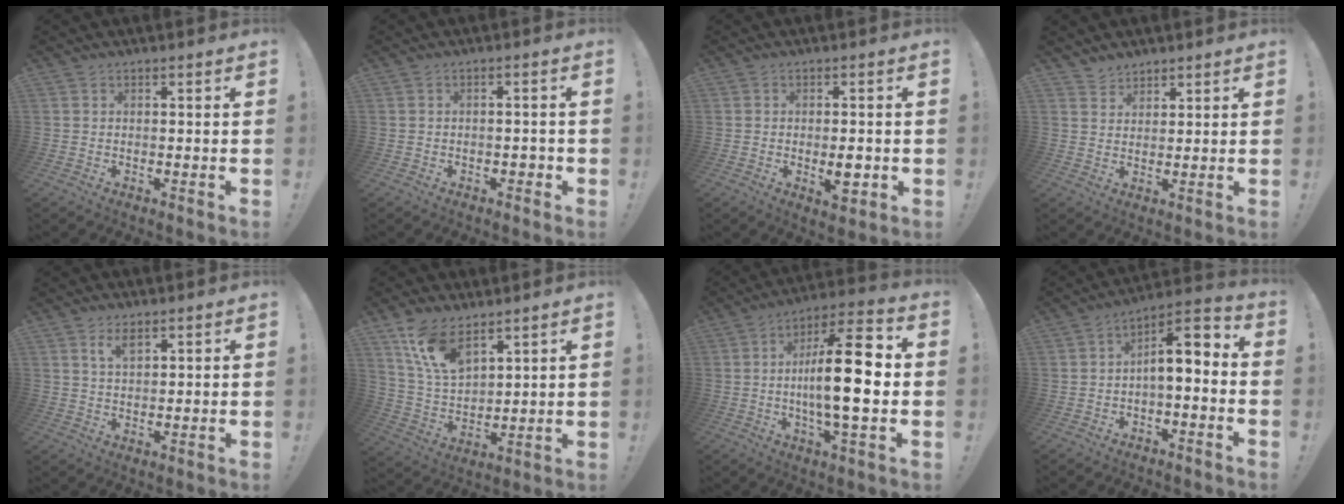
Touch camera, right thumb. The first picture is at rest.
{"total": 2.0, "force": [-1.1, 1.0, 1.4], "torque": [-0.026, 0.006, -0.017]}
{"total": 4.6, "force": [-1.0, 2.2, 3.9], "torque": [-0.050, 0.005, -0.014]}
{"total": 3.9, "force": [3.5, 1.7, 0.1], "torque": [-0.001, -0.024, 0.066]}
{"total": 4.0, "force": [2.4, 1.6, 2.7], "torque": [-0.042, -0.007, 0.041]}
{"total": 13.1, "force": [9.1, 6.2, 7.0], "torque": [-0.146, -0.042, 0.177]}
{"total": 19.2, "force": [-0.9, 5.1, 18.5], "torque": [-0.314, 0.003, -0.023]}
{"total": 7.1, "force": [-0.7, 2.9, 6.4], "torque": [-0.093, -0.001, -0.011]}